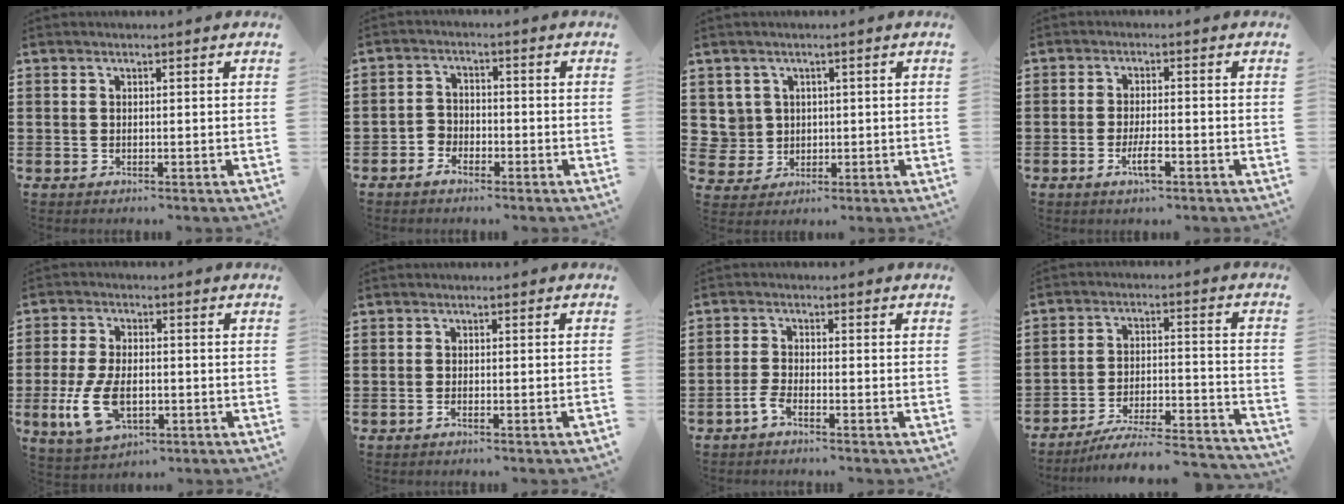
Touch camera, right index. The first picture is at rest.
{"total": 2.6, "force": [-2.0, 1.5, 0.5], "torque": [-0.014, 0.008, -0.043]}
{"total": 3.6, "force": [1.1, 3.4, 0.2], "torque": [-0.026, 0.010, 0.021]}
{"total": 3.9, "force": [-1.9, 1.0, 3.3], "torque": [-0.068, -0.003, -0.037]}
{"total": 8.8, "force": [-2.2, 4.8, 7.0], "torque": [-0.164, -0.006, -0.044]}
{"total": 1.4, "force": [-1.0, -0.1, 0.9], "torque": [-0.016, -0.004, -0.018]}
{"total": 2.4, "force": [-1.8, 0.4, 1.5], "torque": [-0.042, -0.002, -0.039]}
{"total": 5.5, "force": [-4.9, 0.5, 2.5], "torque": [-0.044, -0.008, -0.097]}